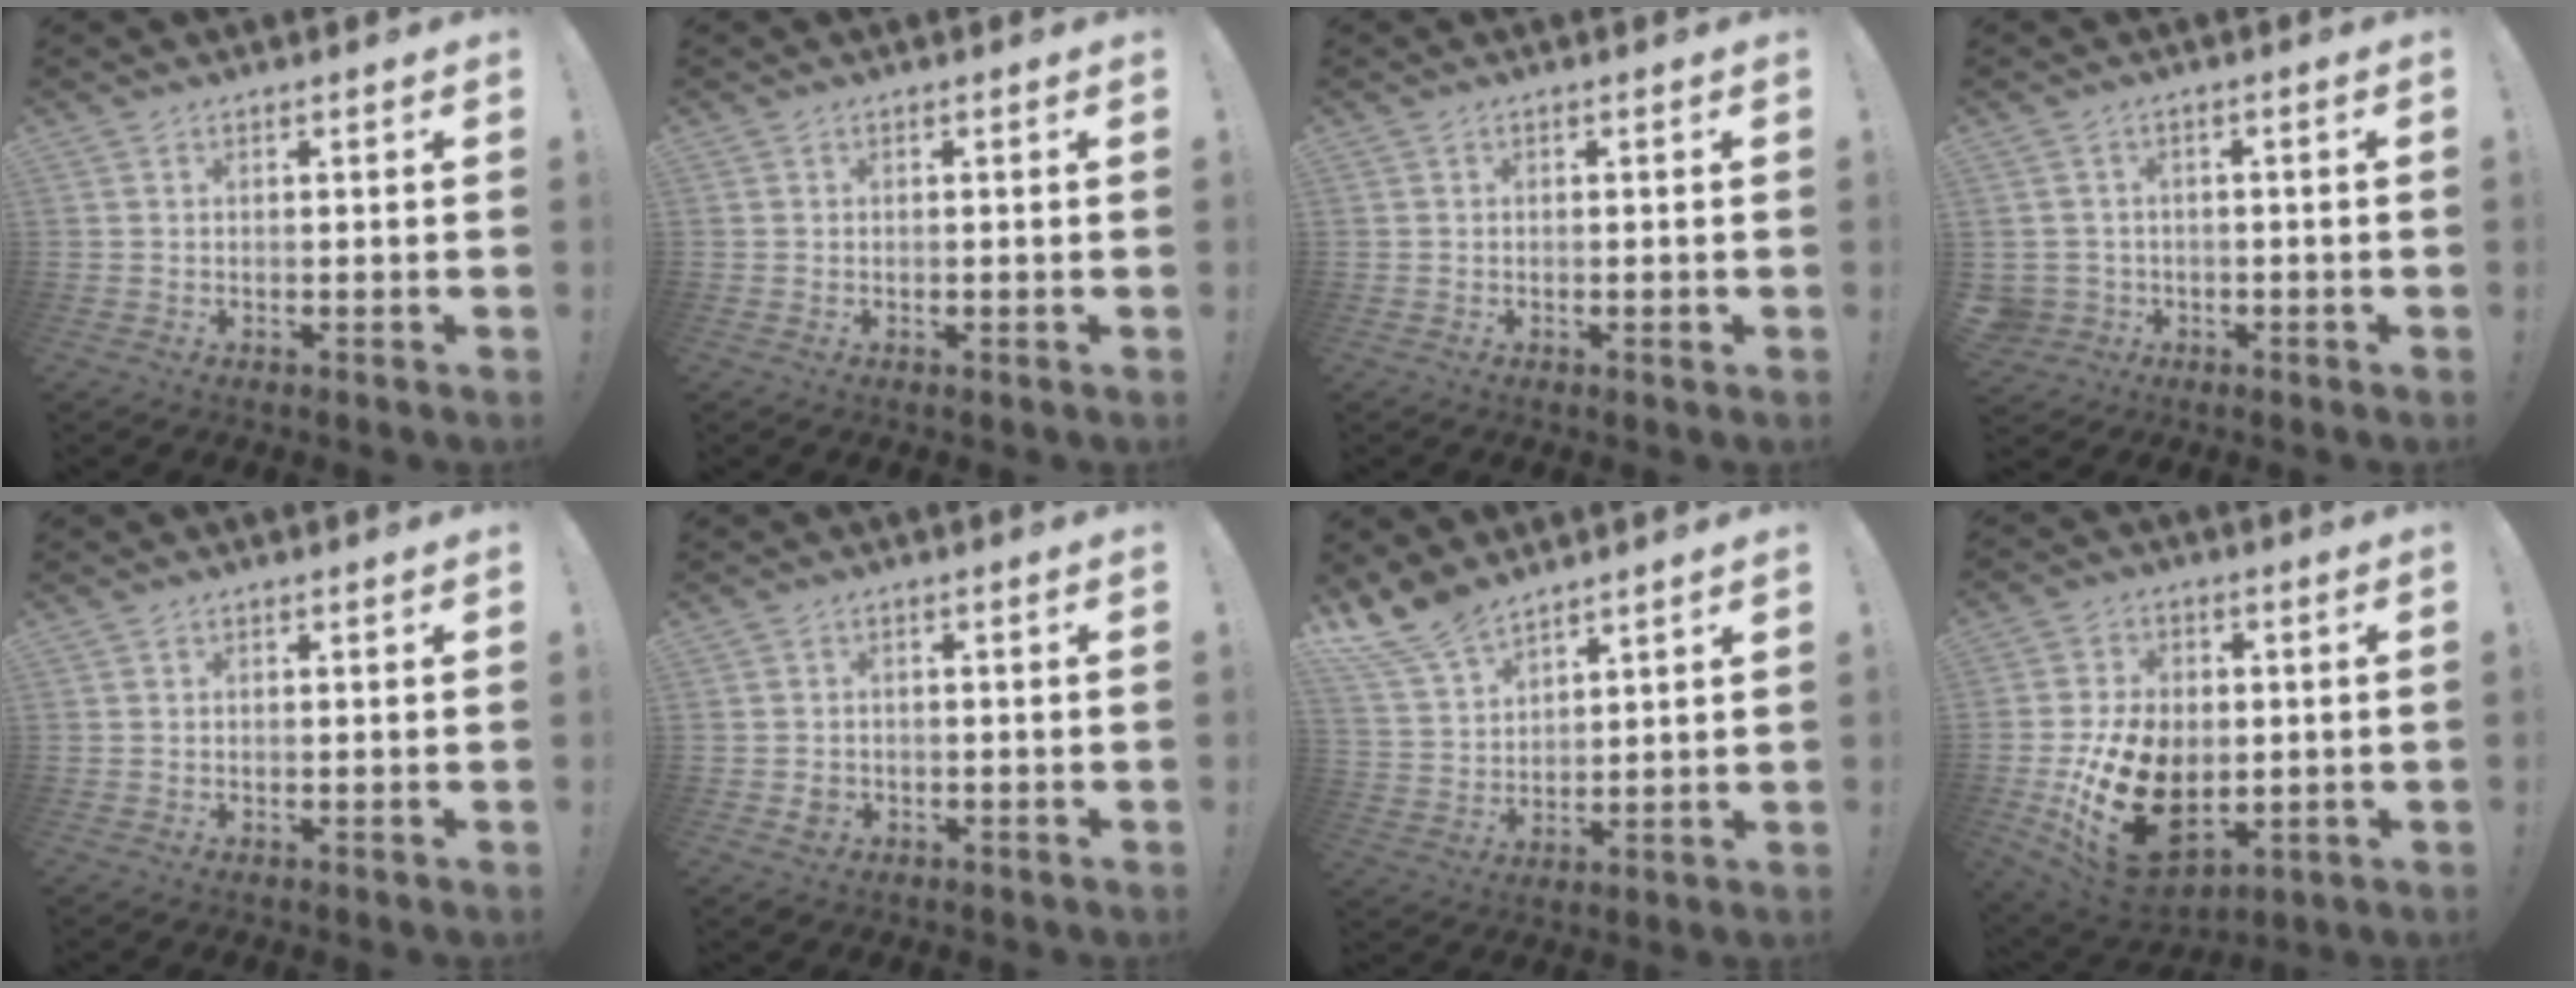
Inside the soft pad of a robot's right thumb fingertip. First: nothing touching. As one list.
[{"total": 0.0}, {"total": 0.9, "force": [-0.4, 0.2, 0.8], "torque": [-0.006, -0.002, -0.006]}, {"total": 3.9, "force": [-0.2, 3.8, 0.8], "torque": [-0.024, 0.005, 0.001]}, {"total": 0.0}, {"total": 2.8, "force": [-1.1, 2.4, 1.0], "torque": [-0.009, 0.004, -0.017]}, {"total": 10.8, "force": [9.2, 4.6, 3.5], "torque": [-0.080, -0.057, 0.181]}, {"total": 23.2, "force": [-4.2, 16.2, 16.0], "torque": [-0.272, 0.019, -0.049]}]